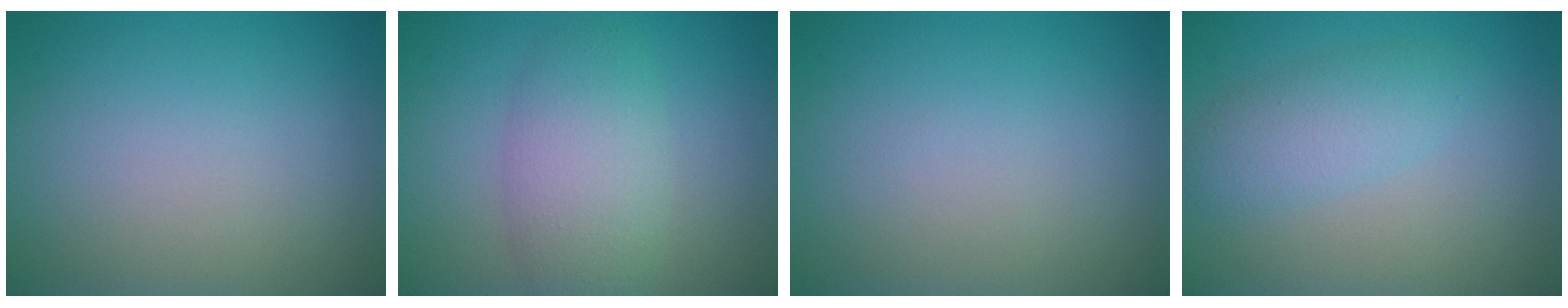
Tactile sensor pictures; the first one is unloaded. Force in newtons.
{"total": 4.9, "press": 4.9, "slide": 0.2}
{"total": 0.0}
{"total": 2.9, "press": 2.8, "slide": 0.2}